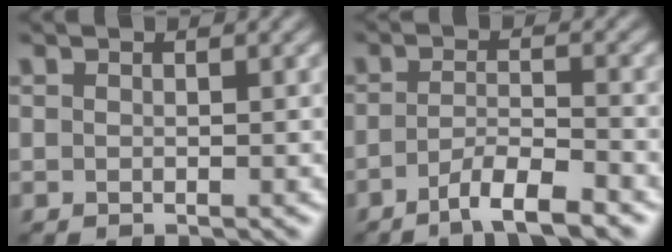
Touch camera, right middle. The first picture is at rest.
{"total": 4.3, "force": [-2.8, 0.8, 3.2], "torque": [-0.051, 0.000, -0.055]}